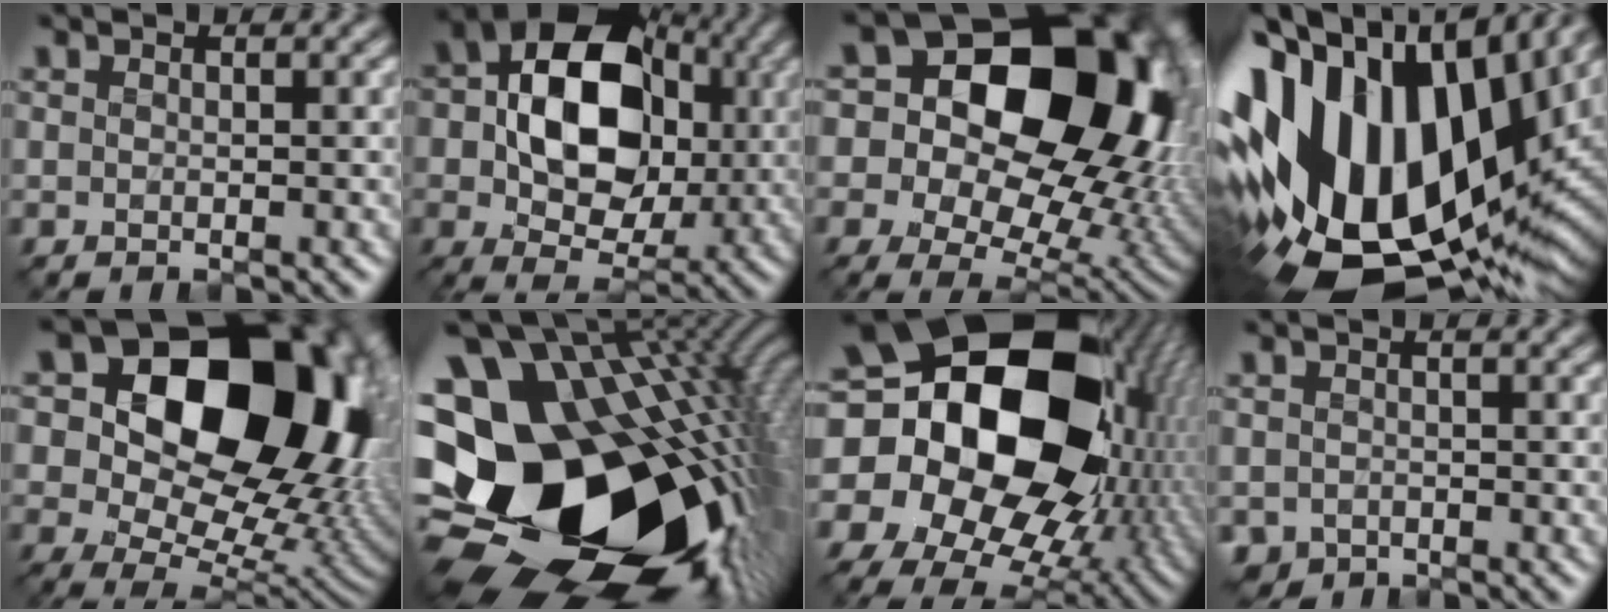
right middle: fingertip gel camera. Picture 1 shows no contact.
{"total": 13.1, "force": [1.2, 9.2, 9.3], "torque": [-0.141, 0.013, 0.011]}
{"total": 21.7, "force": [5.1, 16.0, 13.8], "torque": [-0.221, 0.022, 0.098]}
{"total": 19.6, "force": [2.2, 12.6, 14.9], "torque": [-0.312, 0.008, 0.034]}
{"total": 20.4, "force": [6.3, 14.5, 12.9], "torque": [-0.191, 0.026, 0.128]}
{"total": 21.3, "force": [-2.1, 15.0, 14.9], "torque": [-0.272, -0.067, -0.003]}
{"total": 23.0, "force": [1.8, 17.2, 15.2], "torque": [-0.305, -0.041, 0.045]}
{"total": 1.5, "force": [-1.0, 1.1, 0.2], "torque": [-0.001, -0.011, -0.022]}